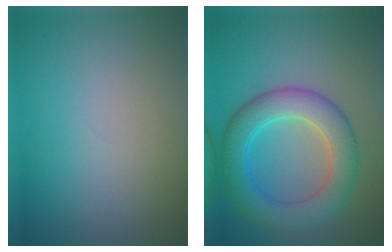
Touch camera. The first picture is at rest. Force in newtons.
{"total": 6.4, "press": 6.4, "slide": 0.1}